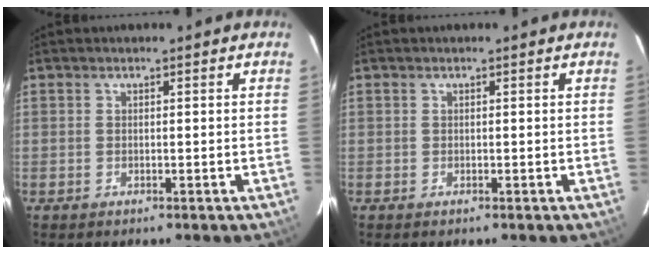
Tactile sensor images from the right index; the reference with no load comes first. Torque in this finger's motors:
{"motor_torque": [0.08, 0.00, -0.01, 0.01]}